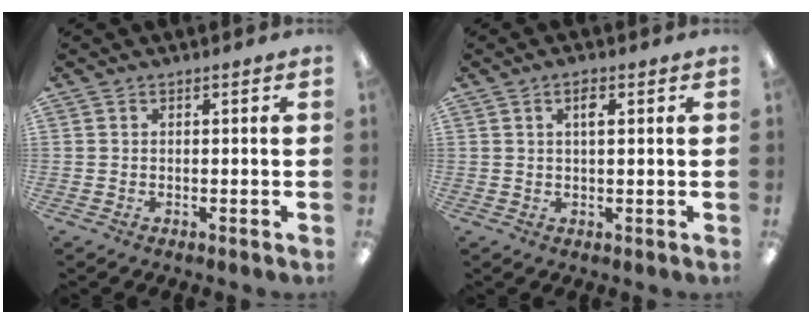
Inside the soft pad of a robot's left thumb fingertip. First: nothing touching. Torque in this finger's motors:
{"motor_torque": [-0.35, 0.18, -0.22, -0.26, 0.08]}